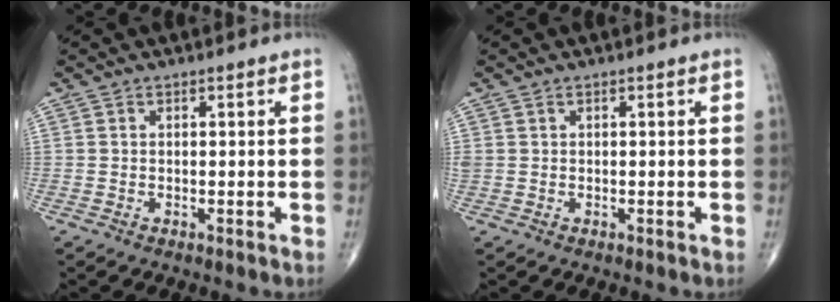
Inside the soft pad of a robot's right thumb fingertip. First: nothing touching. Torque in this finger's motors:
{"motor_torque": [0.39, -0.59, 0.08, 0.21, 0.00]}